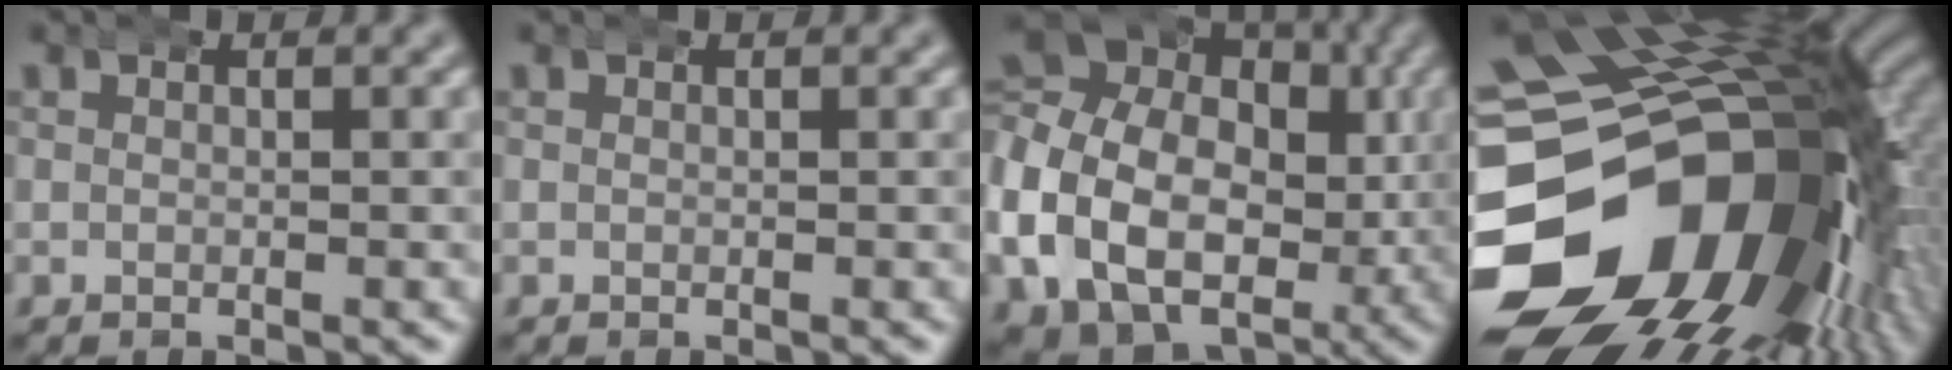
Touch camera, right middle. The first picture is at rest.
{"total": 0.0}
{"total": 15.9, "force": [-0.9, 13.0, 9.1], "torque": [-0.196, -0.044, -0.010]}
{"total": 35.6, "force": [-1.3, 22.9, 27.2], "torque": [-0.428, -0.048, -0.018]}